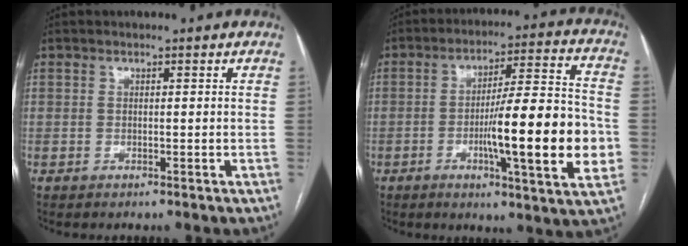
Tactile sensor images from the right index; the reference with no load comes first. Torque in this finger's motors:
{"motor_torque": [2.14, 0.00, 1.05, 0.21]}